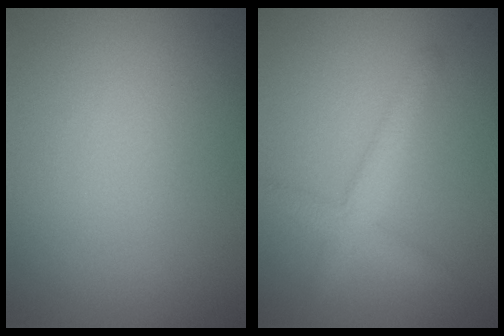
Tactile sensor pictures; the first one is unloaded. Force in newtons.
{"total": 2.8, "press": 2.8, "slide": 0.1}